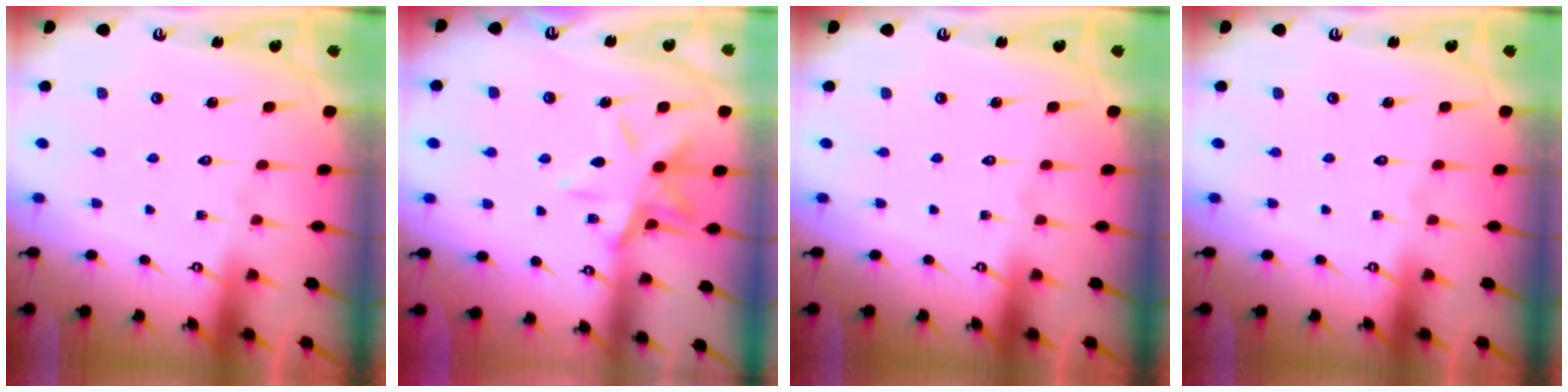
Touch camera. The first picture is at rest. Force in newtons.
{"total": 12.0, "press": 11.9, "slide": 0.8}
{"total": 0.0}
{"total": 0.0}